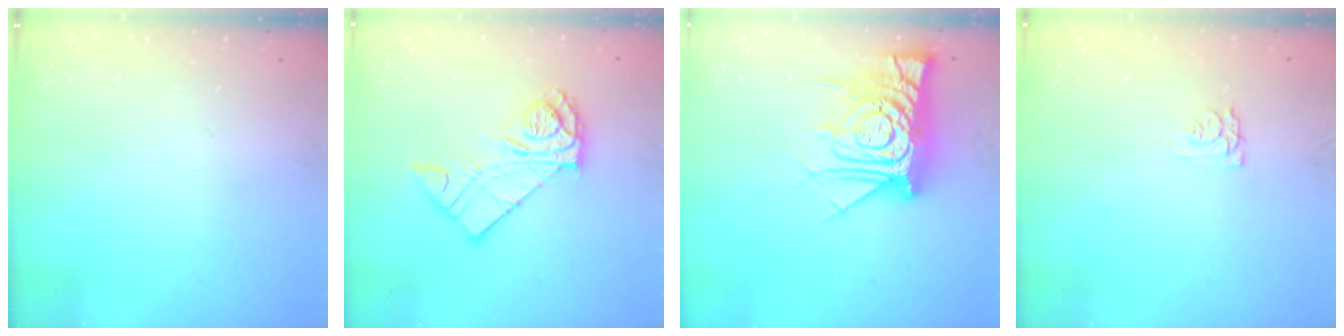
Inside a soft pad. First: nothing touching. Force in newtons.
{"total": 12.9, "press": 12.9, "slide": 0.7}
{"total": 15.3, "press": 15.2, "slide": 1.3}
{"total": 5.0, "press": 4.9, "slide": 0.5}